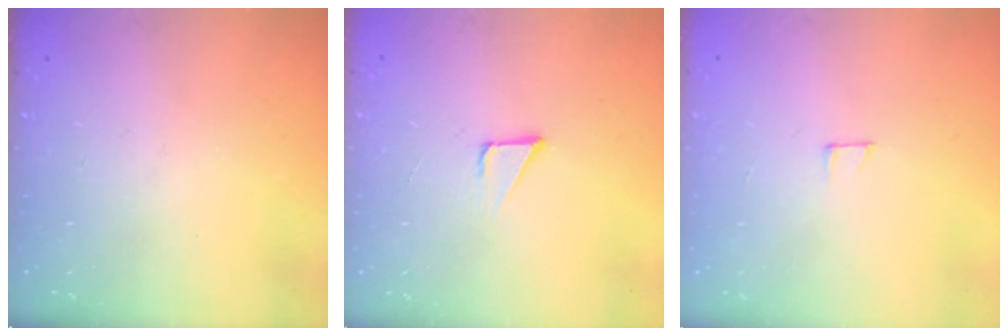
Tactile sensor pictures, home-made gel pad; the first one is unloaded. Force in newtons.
{"total": 2.2, "press": 2.2, "slide": 0.2}
{"total": 4.3, "press": 4.3, "slide": 0.4}